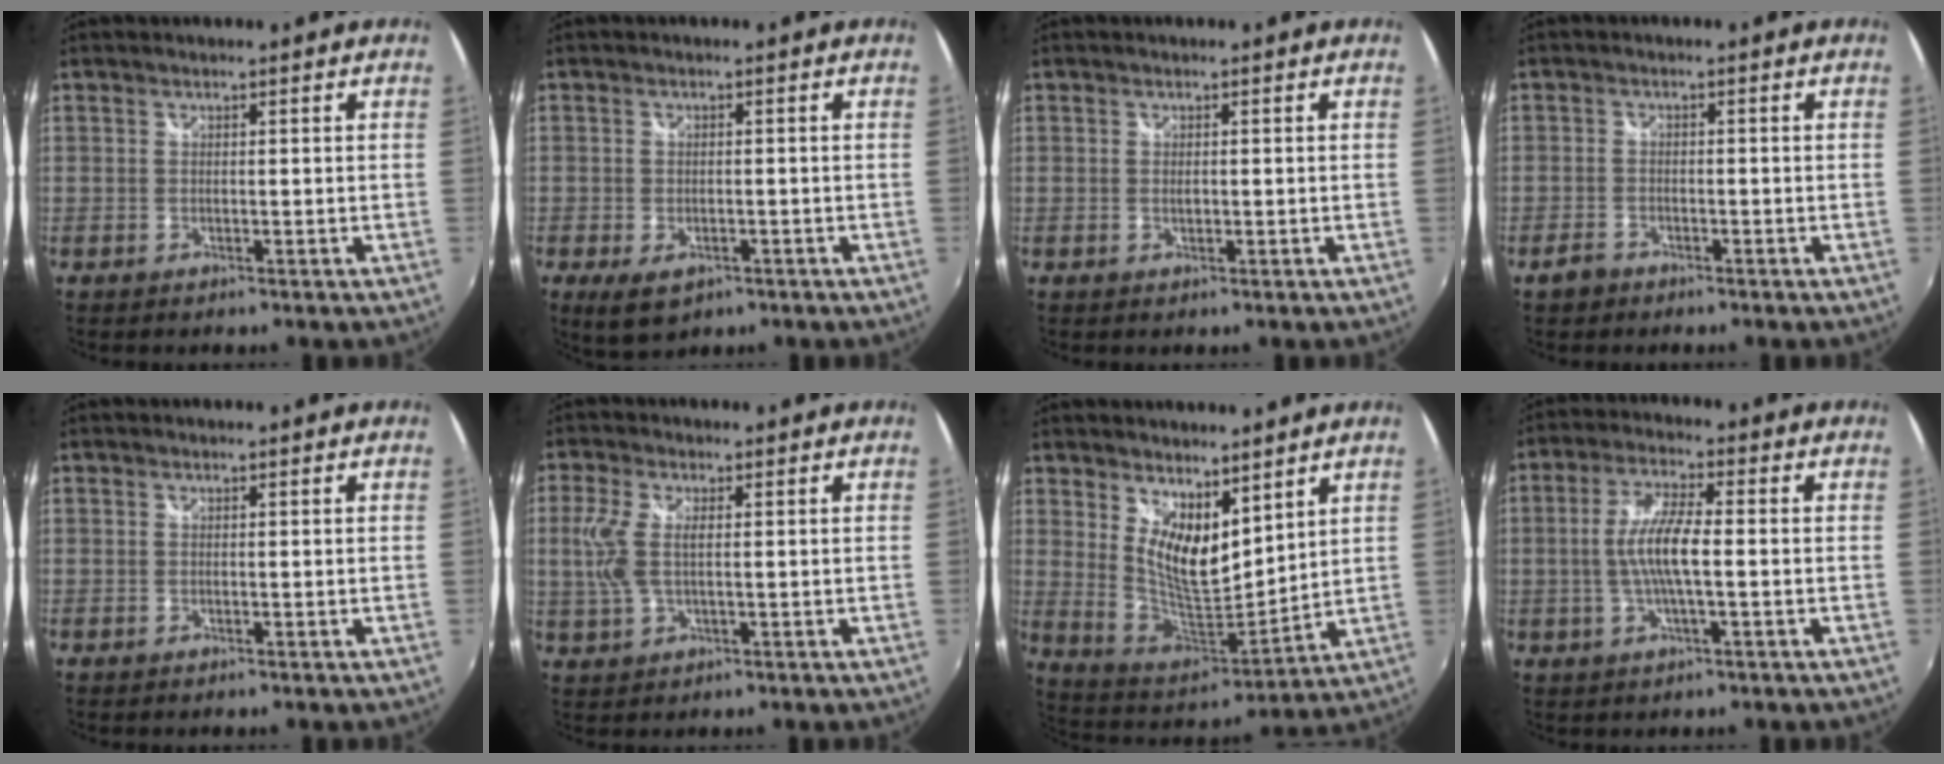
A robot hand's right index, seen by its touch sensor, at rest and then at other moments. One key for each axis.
{"total": 5.6, "fx": -2.8, "fy": 3.3, "fz": 3.6, "tx": -0.077, "ty": -0.018, "tz": -0.044}
{"total": 0.9, "fx": 0.0, "fy": 0.6, "fz": 0.6, "tx": -0.011, "ty": -0.001, "tz": -0.001}
{"total": 2.7, "fx": -1.9, "fy": 1.7, "fz": 0.8, "tx": -0.025, "ty": 0.002, "tz": -0.035}
{"total": 0.0}
{"total": 6.3, "fx": 0.7, "fy": 2.8, "fz": 5.6, "tx": -0.127, "ty": 0.001, "tz": 0.014}
{"total": 11.8, "fx": 6.5, "fy": 5.1, "fz": 8.4, "tx": -0.150, "ty": -0.014, "tz": 0.130}
{"total": 8.0, "fx": -0.9, "fy": 1.4, "fz": 7.8, "tx": -0.155, "ty": 0.003, "tz": -0.016}